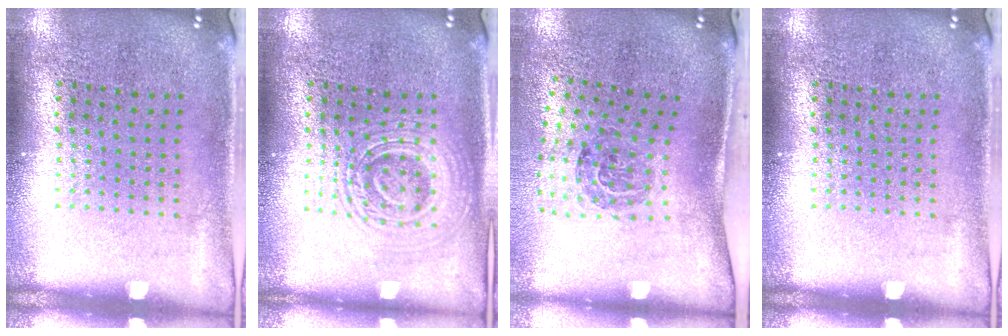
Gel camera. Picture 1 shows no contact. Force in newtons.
{"total": 2.8, "press": 2.8, "slide": 0.6}
{"total": 1.8, "press": 1.2, "slide": 1.4}
{"total": 0.0}